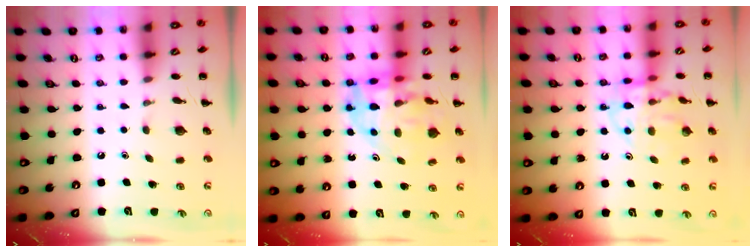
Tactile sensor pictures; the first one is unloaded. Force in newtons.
{"total": 13.5, "press": 12.9, "slide": 3.9}
{"total": 13.6, "press": 13.5, "slide": 1.7}